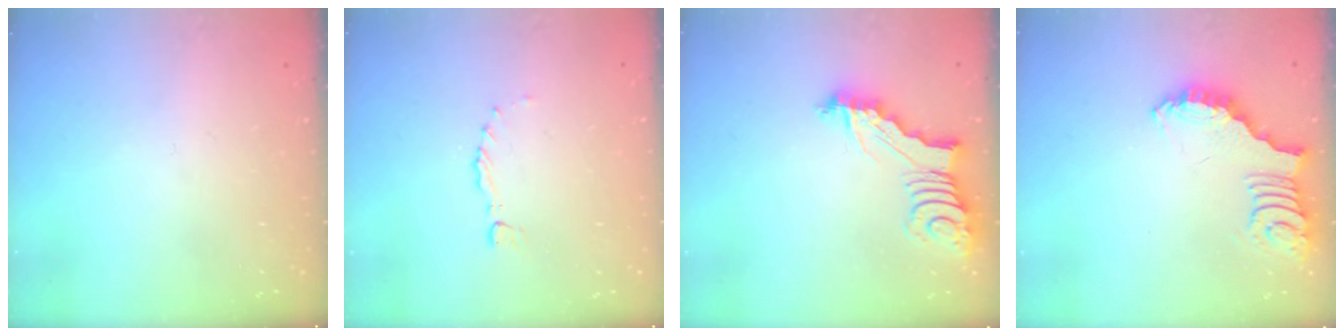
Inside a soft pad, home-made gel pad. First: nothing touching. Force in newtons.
{"total": 0.0}
{"total": 4.1, "press": 4.1, "slide": 0.2}
{"total": 2.4, "press": 2.4, "slide": 0.5}